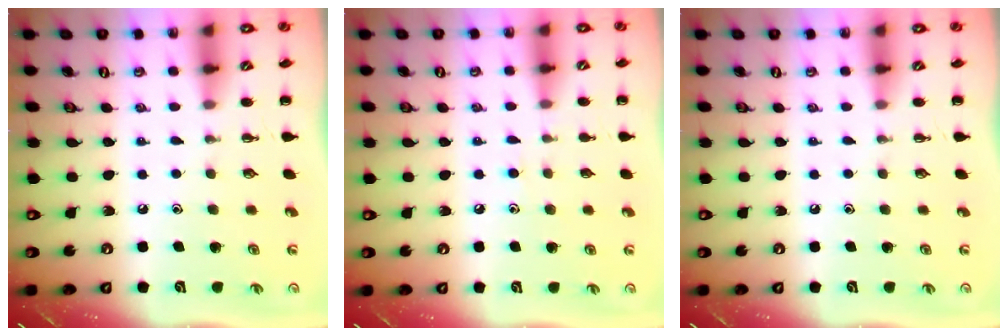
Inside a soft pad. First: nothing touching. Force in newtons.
{"total": 5.8, "press": 5.4, "slide": 2.1}
{"total": 0.0}